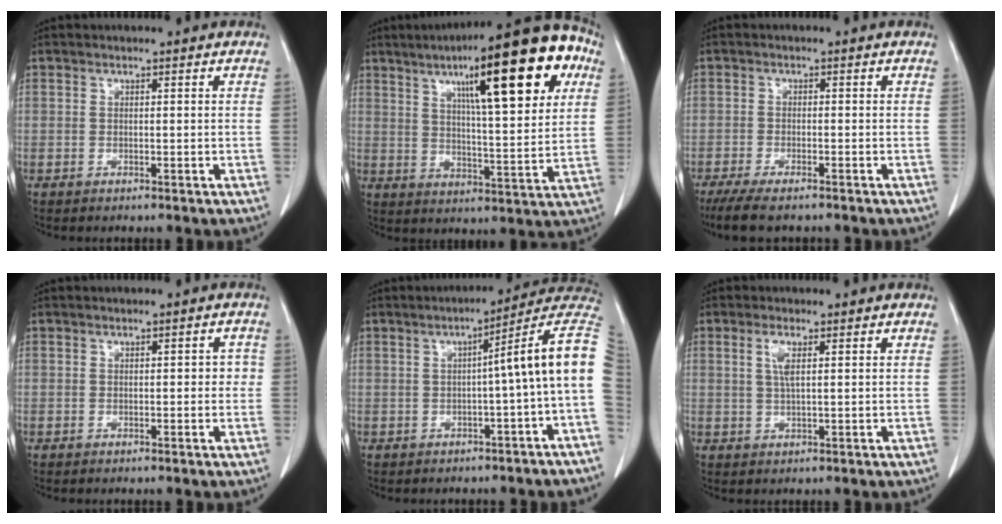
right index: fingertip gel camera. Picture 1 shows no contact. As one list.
[{"total": 21.3, "force": [9.6, 3.3, 18.8], "torque": [-0.267, 0.026, 0.137]}, {"total": 7.4, "force": [-5.9, 1.5, 4.2], "torque": [-0.067, -0.015, -0.094]}, {"total": 1.8, "force": [-0.1, 1.1, 1.4], "torque": [-0.012, 0.016, 0.000]}, {"total": 9.8, "force": [-0.5, -1.4, 9.7], "torque": [-0.110, 0.029, -0.016]}, {"total": 2.7, "force": [0.9, 0.4, 2.6], "torque": [-0.057, 0.001, 0.019]}]